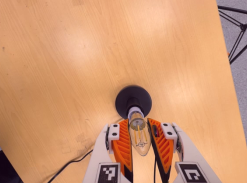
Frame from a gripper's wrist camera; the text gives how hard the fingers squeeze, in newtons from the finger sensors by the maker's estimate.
{"total": 15.2, "left": 15.2, "right": 15.2}